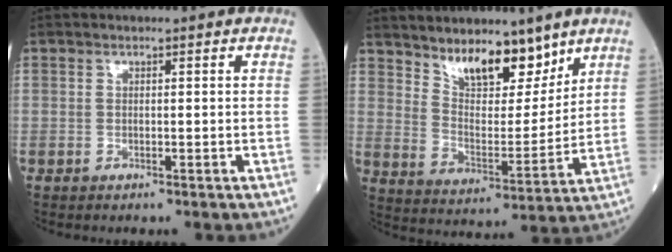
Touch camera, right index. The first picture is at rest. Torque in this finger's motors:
{"motor_torque": [-0.04, 0.59, 0.05, 0.00]}